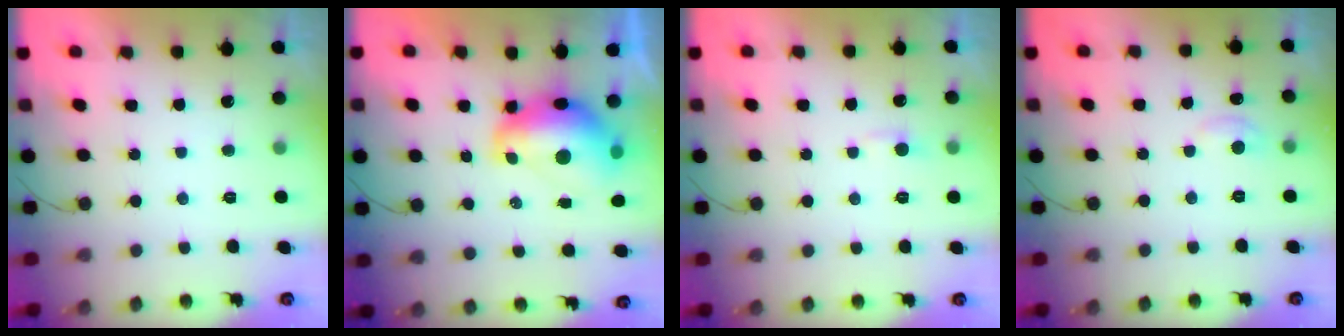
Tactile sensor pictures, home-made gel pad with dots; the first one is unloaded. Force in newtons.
{"total": 10.5, "press": 10.4, "slide": 1.2}
{"total": 3.4, "press": 3.3, "slide": 0.5}
{"total": 5.9, "press": 5.8, "slide": 0.8}